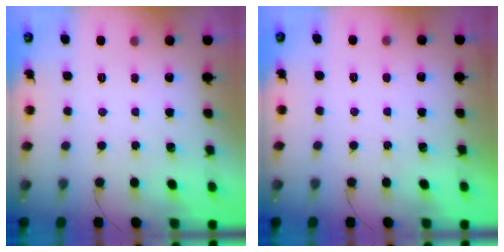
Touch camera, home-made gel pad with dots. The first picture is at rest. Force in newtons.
{"total": 0.9, "press": 0.9, "slide": 0.1}